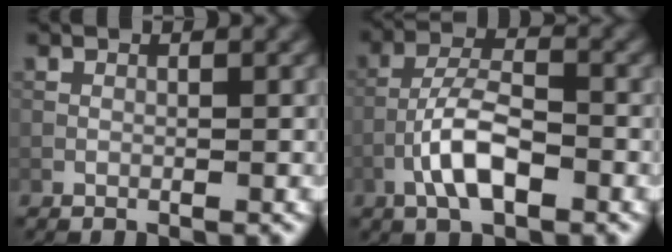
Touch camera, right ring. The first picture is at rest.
{"total": 5.4, "force": [-2.3, 2.1, 4.4], "torque": [-0.082, 0.010, -0.049]}